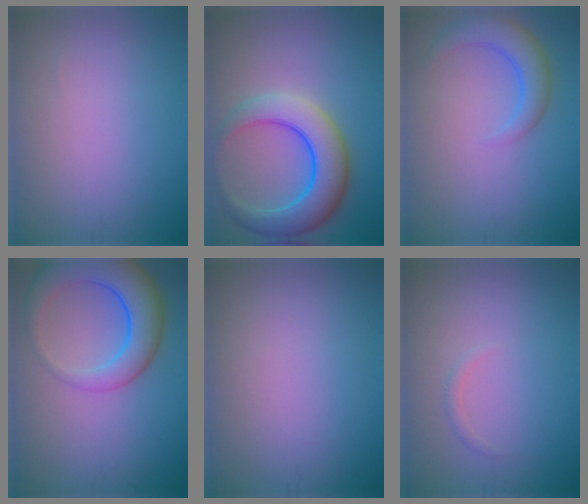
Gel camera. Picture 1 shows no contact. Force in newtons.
{"total": 6.9, "press": 6.9, "slide": 0.4}
{"total": 3.7, "press": 3.7, "slide": 0.3}
{"total": 7.1, "press": 7.1, "slide": 0.3}
{"total": 0.0}
{"total": 0.6, "press": 0.6, "slide": 0.0}